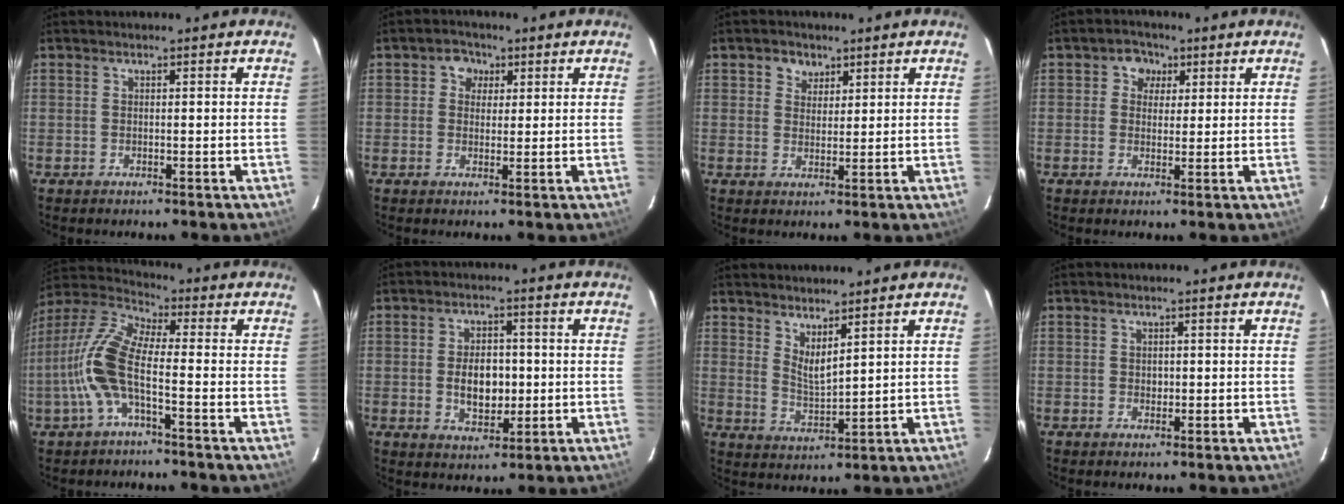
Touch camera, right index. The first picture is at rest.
{"total": 3.5, "force": [0.9, 3.2, 0.8], "torque": [-0.007, 0.013, 0.011]}
{"total": 3.4, "force": [1.8, 2.8, 0.7], "torque": [-0.002, 0.009, 0.032]}
{"total": 4.0, "force": [1.2, 3.7, 0.9], "torque": [-0.007, 0.012, 0.013]}
{"total": 11.2, "force": [-3.1, 2.9, 10.3], "torque": [-0.233, 0.008, -0.065]}
{"total": 7.5, "force": [-0.6, 4.6, 5.8], "torque": [-0.108, 0.005, -0.004]}
{"total": 4.7, "force": [3.7, 0.9, 2.9], "torque": [-0.050, -0.013, 0.066]}
{"total": 1.1, "force": [0.0, 1.0, 0.3], "torque": [-0.001, 0.002, 0.001]}